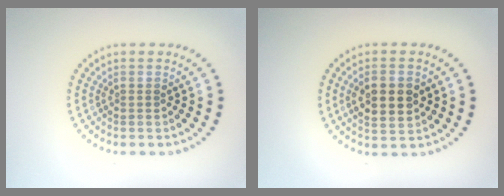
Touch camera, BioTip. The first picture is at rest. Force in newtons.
{"total": 4.4, "press": 4.4, "slide": 0.1}